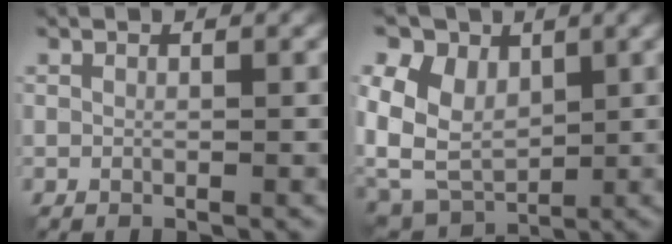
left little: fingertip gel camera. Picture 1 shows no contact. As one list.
[{"total": 8.5, "force": [1.7, 6.5, 5.2], "torque": [-0.119, 0.011, 0.036]}]